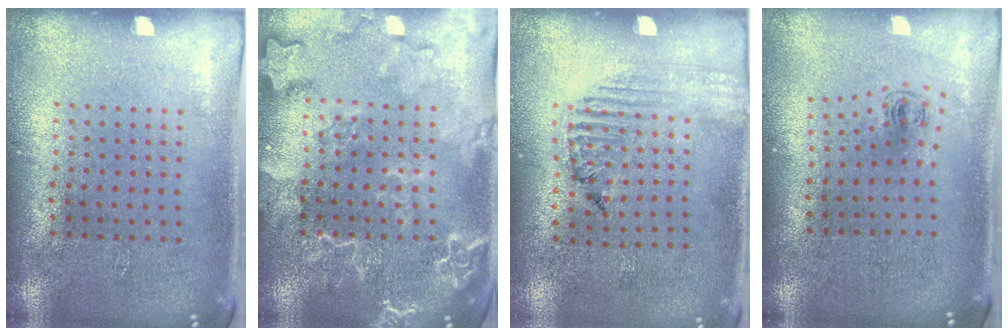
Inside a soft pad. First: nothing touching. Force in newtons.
{"total": 2.5, "press": 2.5, "slide": 0.4}
{"total": 1.3, "press": 1.3, "slide": 0.2}
{"total": 0.6, "press": 0.3, "slide": 0.5}